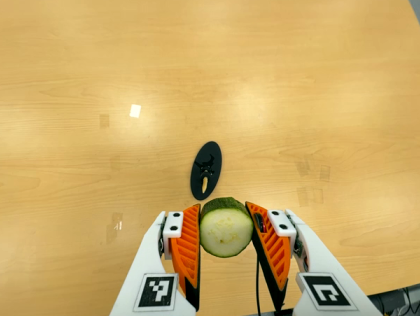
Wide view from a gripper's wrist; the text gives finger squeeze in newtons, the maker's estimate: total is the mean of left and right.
{"total": 9.4, "left": 8.2, "right": 10.5}